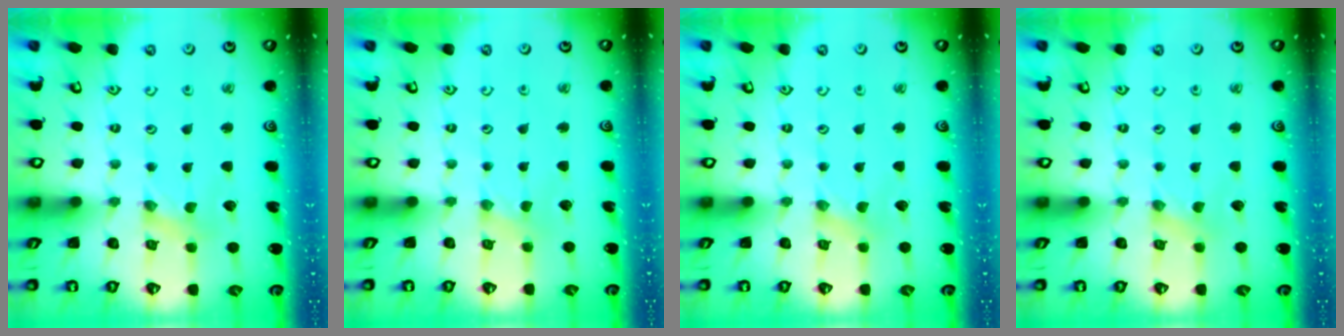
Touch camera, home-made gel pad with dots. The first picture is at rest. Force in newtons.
{"total": 0.0}
{"total": 0.0}
{"total": 0.0}